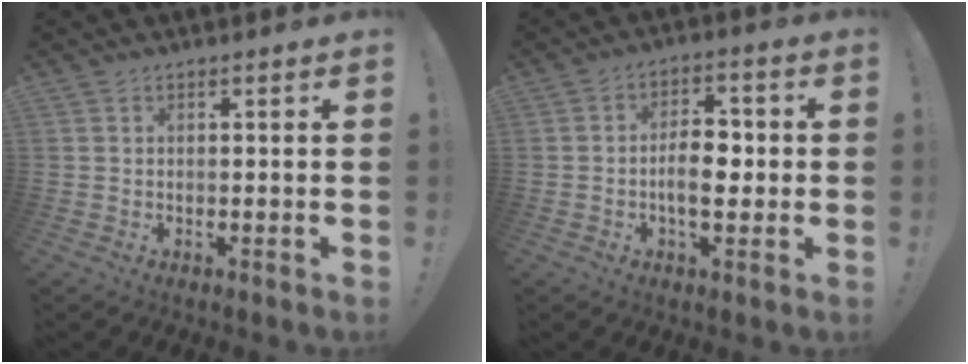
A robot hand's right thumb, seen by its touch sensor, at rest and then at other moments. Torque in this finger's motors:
{"motor_torque": [0.88, 1.03, 0.57, -0.52, 0.01]}